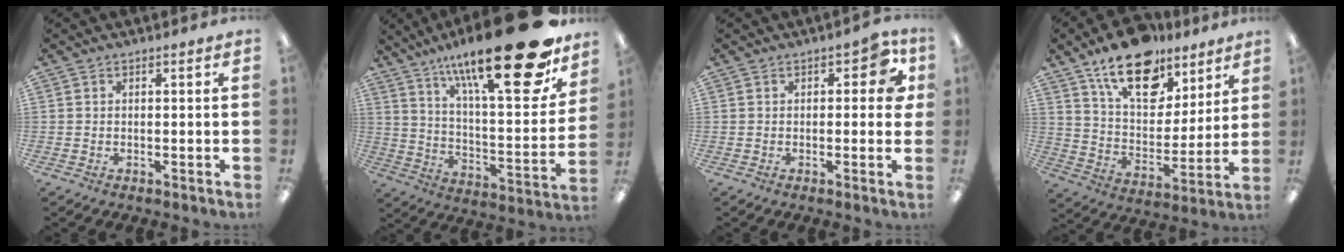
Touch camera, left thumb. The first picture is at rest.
{"total": 28.4, "force": [18.2, 7.9, 20.4], "torque": [-0.312, -0.120, 0.291]}
{"total": 6.7, "force": [1.7, 3.6, 5.3], "torque": [-0.062, 0.001, 0.025]}
{"total": 18.3, "force": [12.5, 9.7, 9.2], "torque": [-0.149, -0.069, 0.220]}